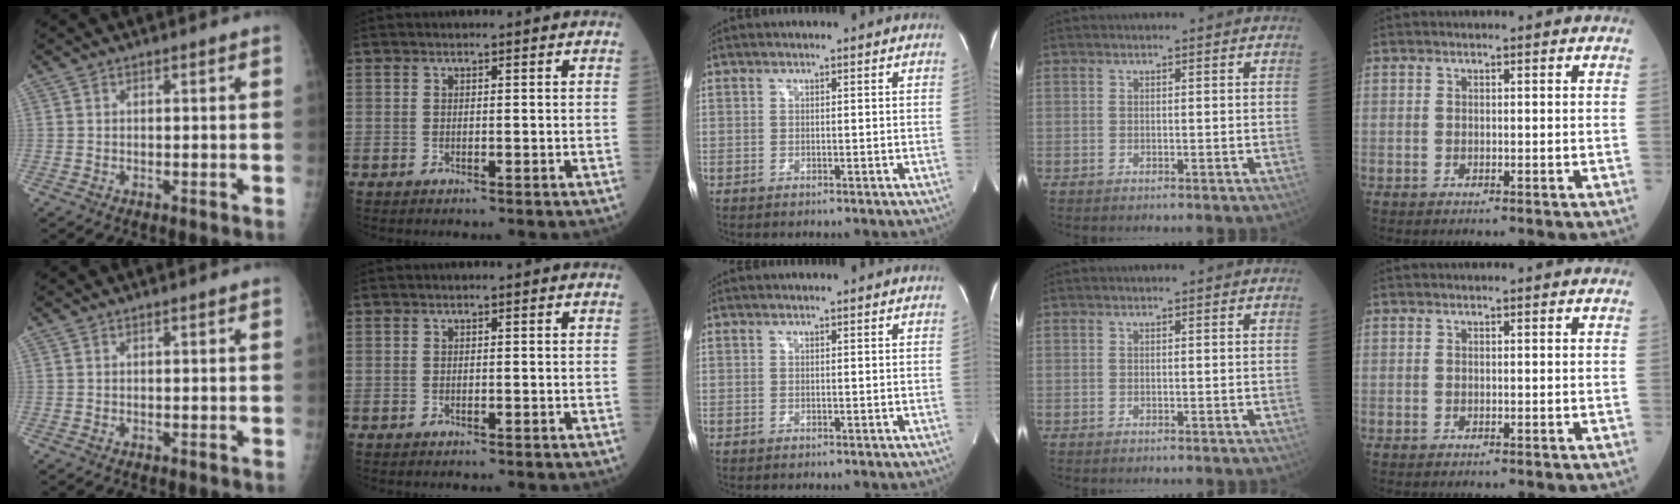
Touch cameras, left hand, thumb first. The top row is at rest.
{}